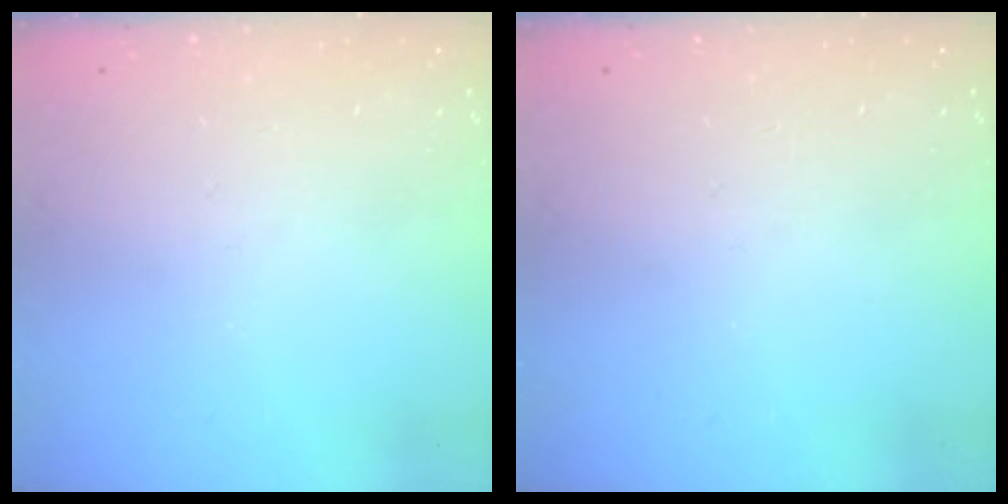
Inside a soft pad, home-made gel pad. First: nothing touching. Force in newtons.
{"total": 0.0}